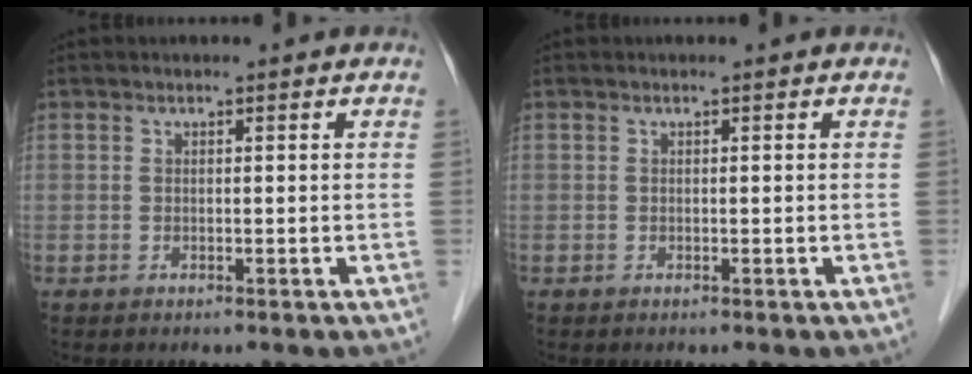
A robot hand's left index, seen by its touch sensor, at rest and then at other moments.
{"total": 0.0}